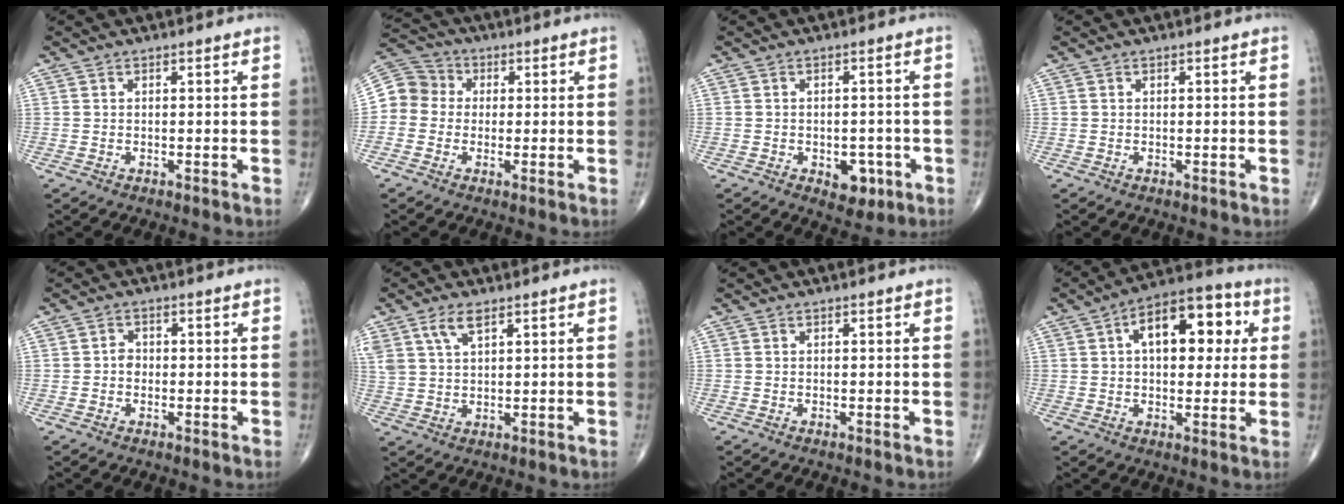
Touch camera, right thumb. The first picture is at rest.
{"total": 7.6, "force": [-0.1, 7.1, 2.5], "torque": [-0.025, 0.025, -0.014]}
{"total": 5.2, "force": [-2.0, 3.3, 3.5], "torque": [-0.023, 0.008, -0.019]}
{"total": 0.0}
{"total": 1.8, "force": [-0.3, 1.5, 0.9], "torque": [-0.003, 0.007, -0.008]}
{"total": 5.8, "force": [3.4, 2.5, 3.9], "torque": [-0.080, -0.004, 0.072]}
{"total": 0.0}
{"total": 15.3, "force": [3.9, 8.3, 12.3], "torque": [-0.142, 0.021, 0.051]}